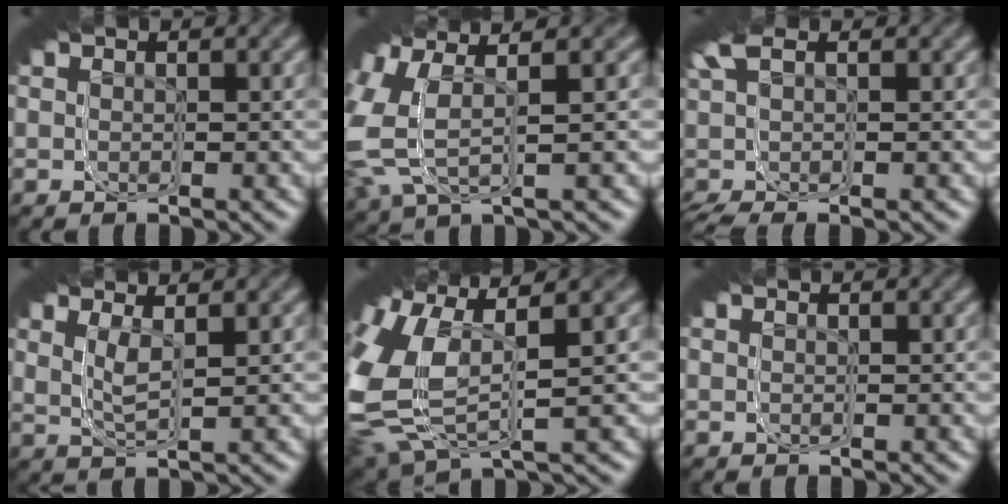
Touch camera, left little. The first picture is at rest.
{"total": 10.0, "force": [2.5, 7.1, 6.6], "torque": [-0.141, 0.008, 0.022]}
{"total": 1.9, "force": [0.9, 0.5, 1.6], "torque": [-0.033, 0.021, 0.007]}
{"total": 4.5, "force": [1.9, 2.2, 3.4], "torque": [-0.071, 0.017, 0.015]}
{"total": 13.5, "force": [0.4, 9.6, 9.4], "torque": [-0.189, 0.001, -0.009]}
{"total": 0.0}